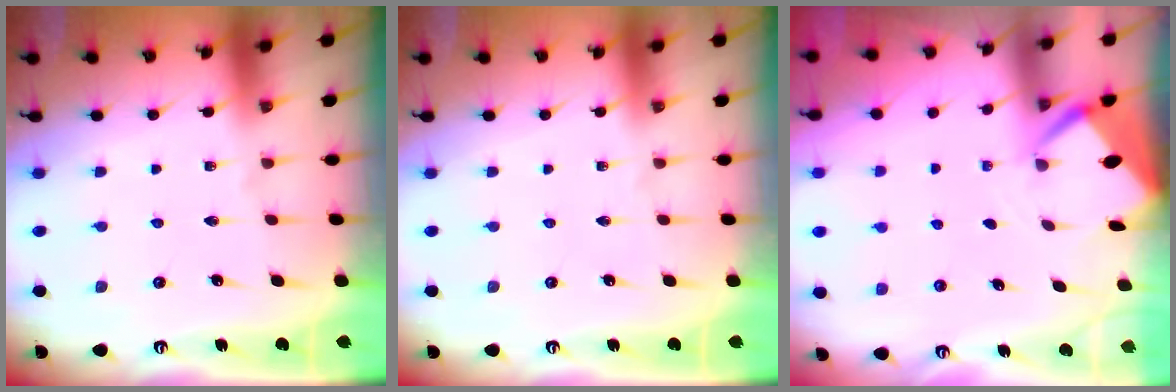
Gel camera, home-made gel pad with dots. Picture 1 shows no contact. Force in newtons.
{"total": 0.0}
{"total": 2.6, "press": 2.6, "slide": 0.3}